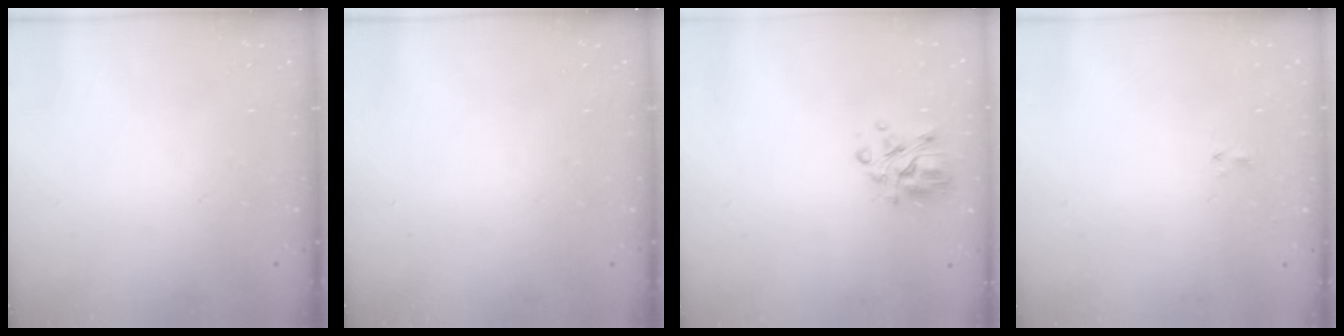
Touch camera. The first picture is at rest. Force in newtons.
{"total": 0.0}
{"total": 5.9, "press": 5.5, "slide": 2.0}
{"total": 0.7, "press": 0.5, "slide": 0.4}